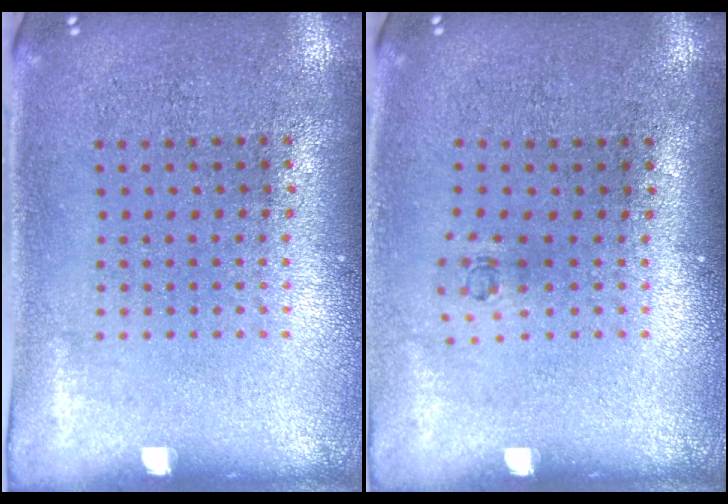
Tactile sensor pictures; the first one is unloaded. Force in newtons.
{"total": 0.6, "press": 0.2, "slide": 0.5}